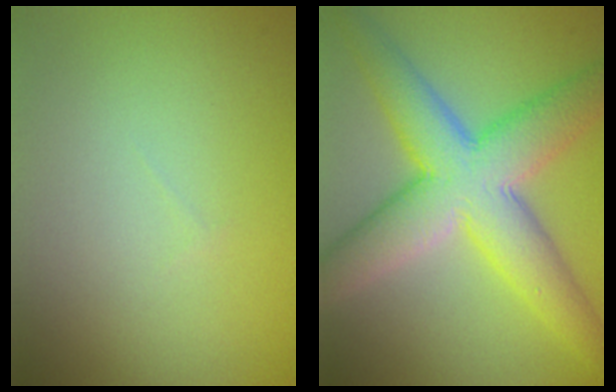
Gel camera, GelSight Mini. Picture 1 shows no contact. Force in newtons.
{"total": 9.5, "press": 9.4, "slide": 0.5}